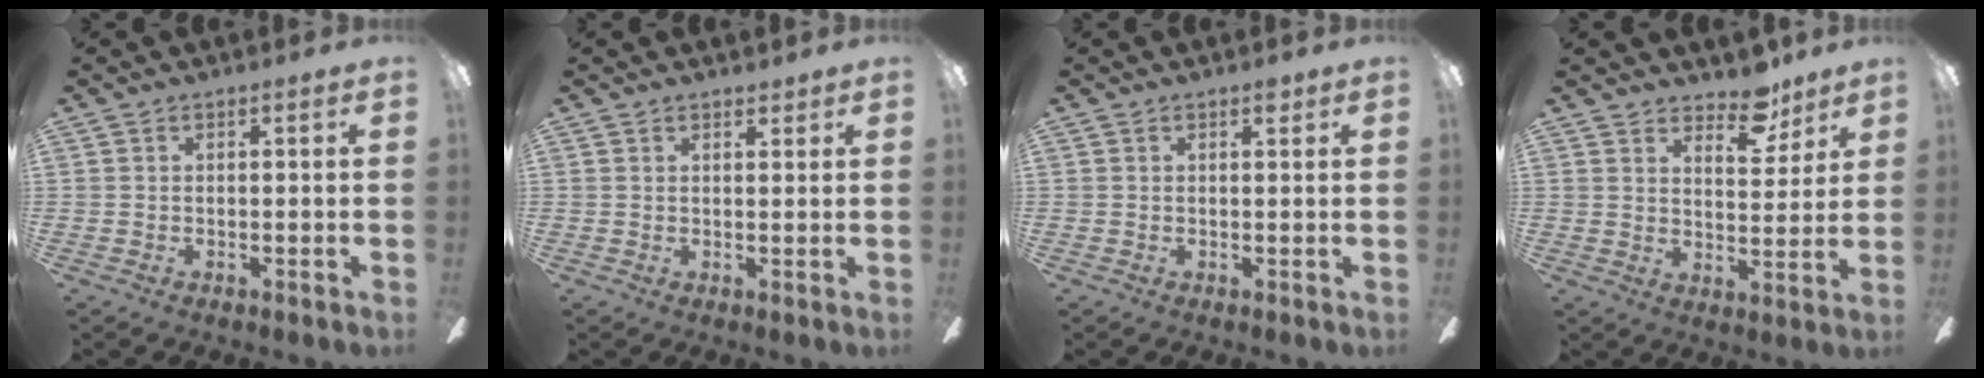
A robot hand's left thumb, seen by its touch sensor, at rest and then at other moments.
{"total": 1.6, "force": [1.4, 0.7, 0.3], "torque": [0.002, -0.003, 0.025]}
{"total": 1.5, "force": [1.2, 0.5, 0.9], "torque": [-0.002, -0.005, 0.017]}
{"total": 8.8, "force": [7.0, 3.9, 3.6], "torque": [-0.035, -0.041, 0.121]}